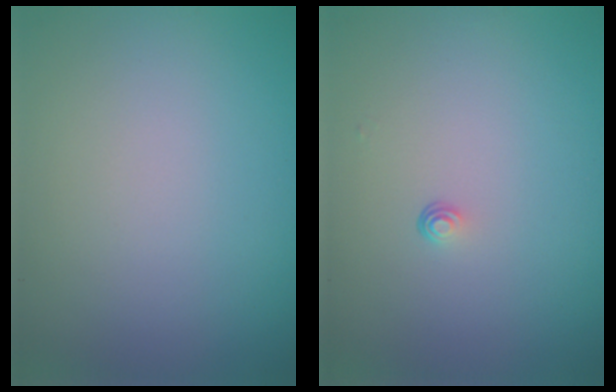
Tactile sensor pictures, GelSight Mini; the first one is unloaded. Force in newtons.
{"total": 0.6, "press": 0.3, "slide": 0.5}